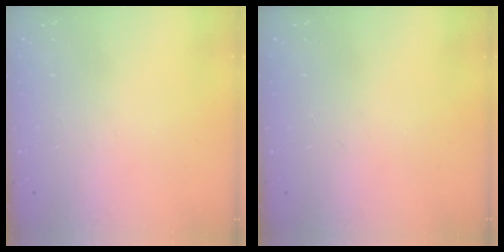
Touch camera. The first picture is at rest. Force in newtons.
{"total": 0.0}